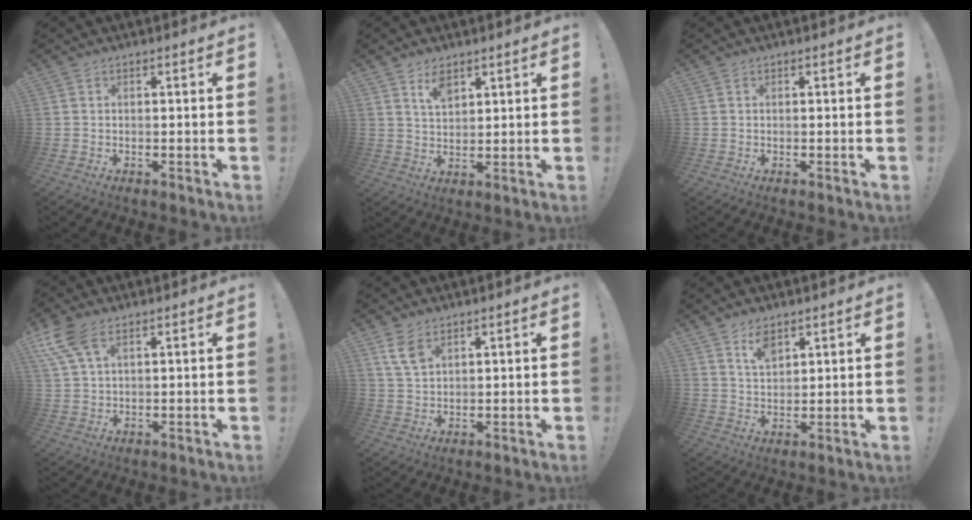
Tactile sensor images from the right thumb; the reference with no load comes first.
{"total": 5.6, "force": [3.7, 2.7, 3.2], "torque": [-0.051, -0.019, 0.066]}
{"total": 0.0}
{"total": 8.4, "force": [4.7, 3.6, 6.0], "torque": [-0.119, -0.013, 0.092]}
{"total": 6.0, "force": [3.5, 3.3, 3.7], "torque": [-0.058, -0.016, 0.066]}
{"total": 6.2, "force": [4.3, 3.0, 3.3], "torque": [-0.054, -0.021, 0.076]}